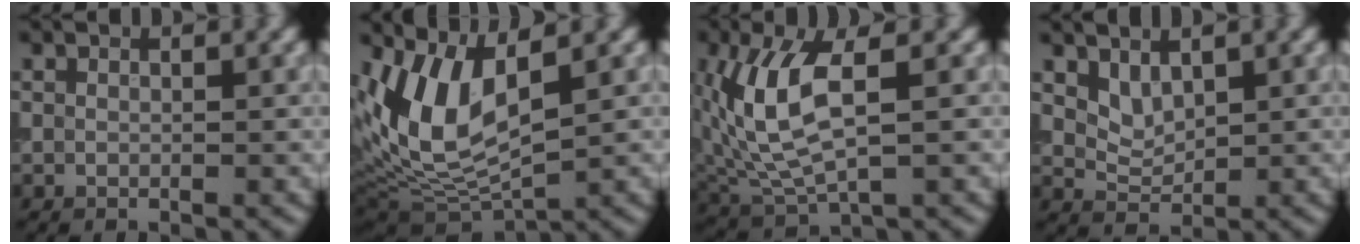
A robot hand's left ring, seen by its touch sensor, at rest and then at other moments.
{"total": 8.8, "force": [1.9, 4.3, 7.4], "torque": [-0.164, -0.006, 0.036]}
{"total": 7.0, "force": [1.0, 3.2, 6.2], "torque": [-0.142, -0.001, 0.021]}
{"total": 1.8, "force": [1.2, 1.0, 0.8], "torque": [-0.014, -0.006, 0.028]}